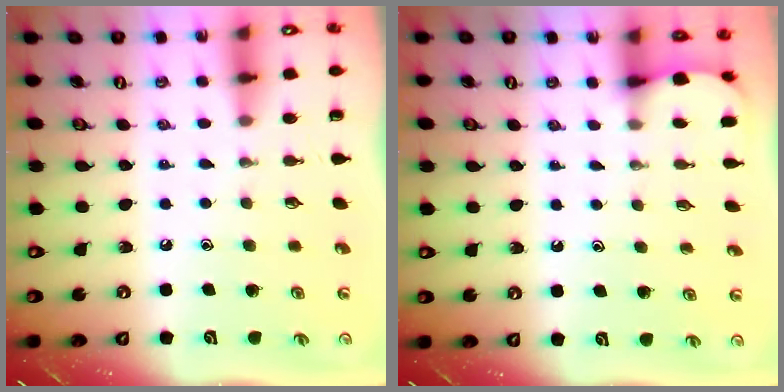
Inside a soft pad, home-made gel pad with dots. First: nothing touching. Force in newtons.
{"total": 1.8, "press": 1.7, "slide": 0.2}